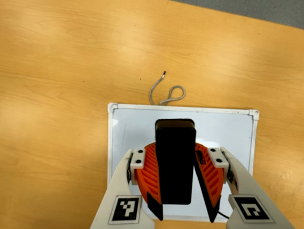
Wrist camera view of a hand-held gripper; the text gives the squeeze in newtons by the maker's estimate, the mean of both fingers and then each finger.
{"total": 9.9, "left": 9.0, "right": 10.9}